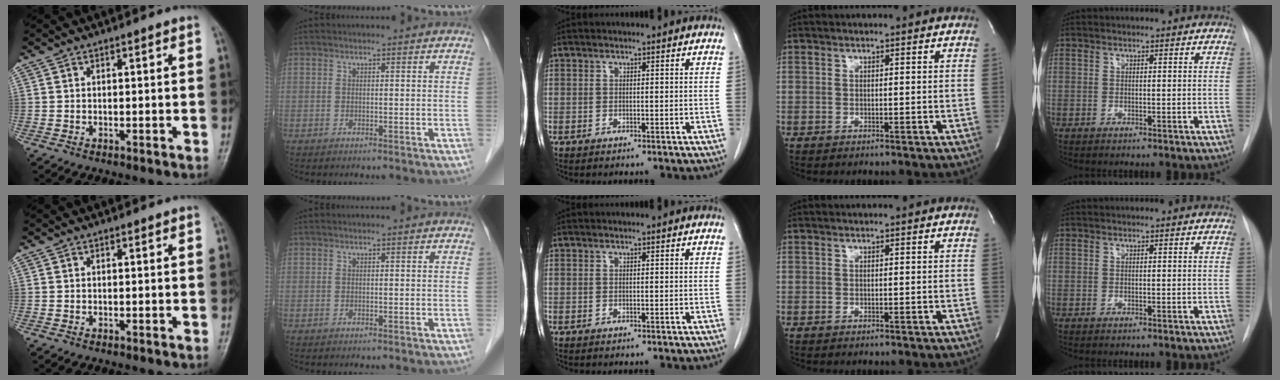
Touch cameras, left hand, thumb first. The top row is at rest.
{}